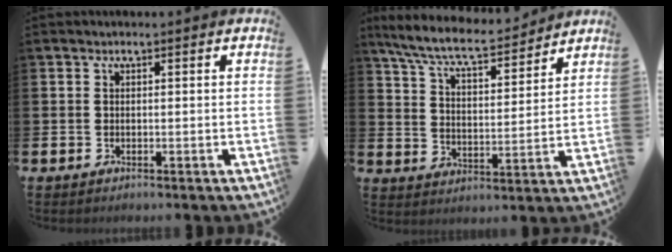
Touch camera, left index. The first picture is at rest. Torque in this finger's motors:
{"motor_torque": [0.91, -1.23, 0.23, 0.14]}